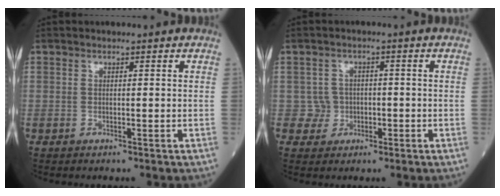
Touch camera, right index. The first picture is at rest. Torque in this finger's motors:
{"motor_torque": [-0.26, -0.13, -0.06, -0.04]}